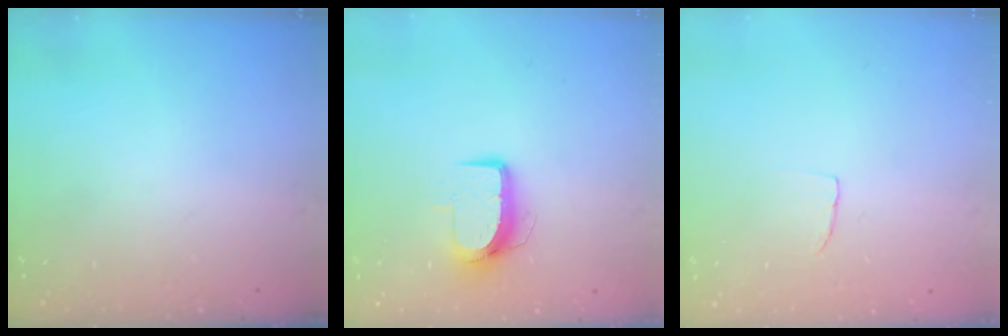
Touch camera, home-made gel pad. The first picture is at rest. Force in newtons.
{"total": 9.1, "press": 9.1, "slide": 0.9}
{"total": 2.7, "press": 2.7, "slide": 0.2}